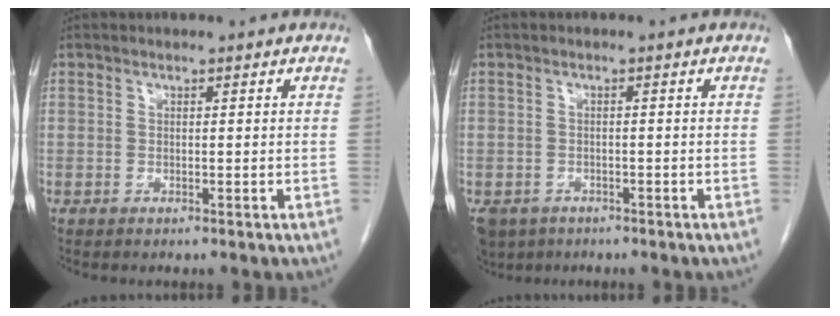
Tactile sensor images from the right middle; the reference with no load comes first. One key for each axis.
{"total": 5.8, "fx": -3.9, "fy": 3.9, "fz": 1.6, "tx": -0.032, "ty": -0.003, "tz": -0.062}